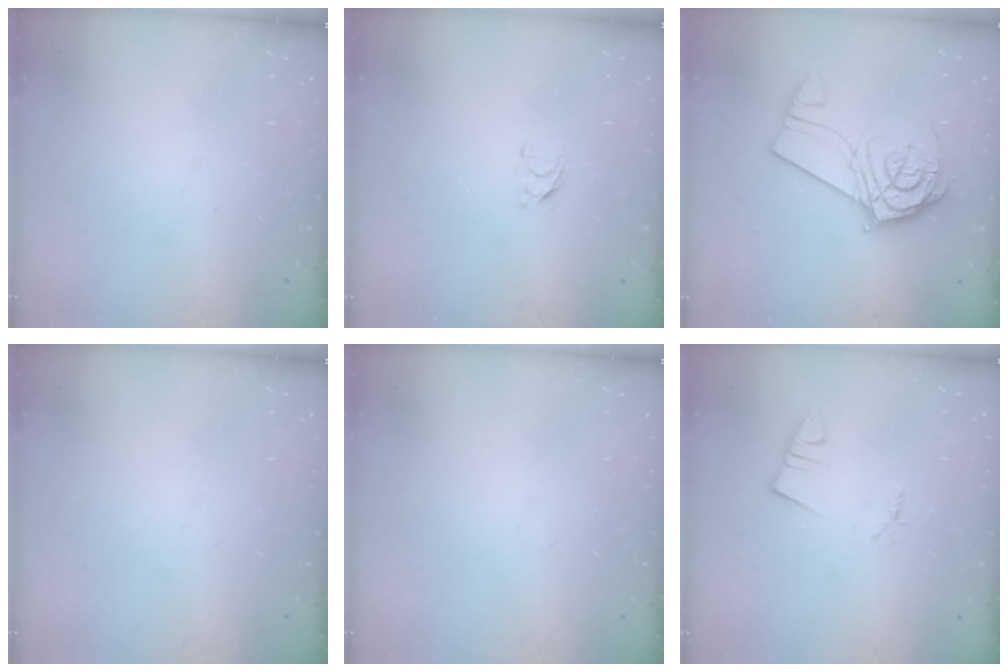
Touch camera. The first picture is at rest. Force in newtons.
{"total": 2.9, "press": 2.9, "slide": 0.2}
{"total": 12.1, "press": 12.1, "slide": 1.4}
{"total": 0.0}
{"total": 0.0}
{"total": 1.0, "press": 1.0, "slide": 0.1}